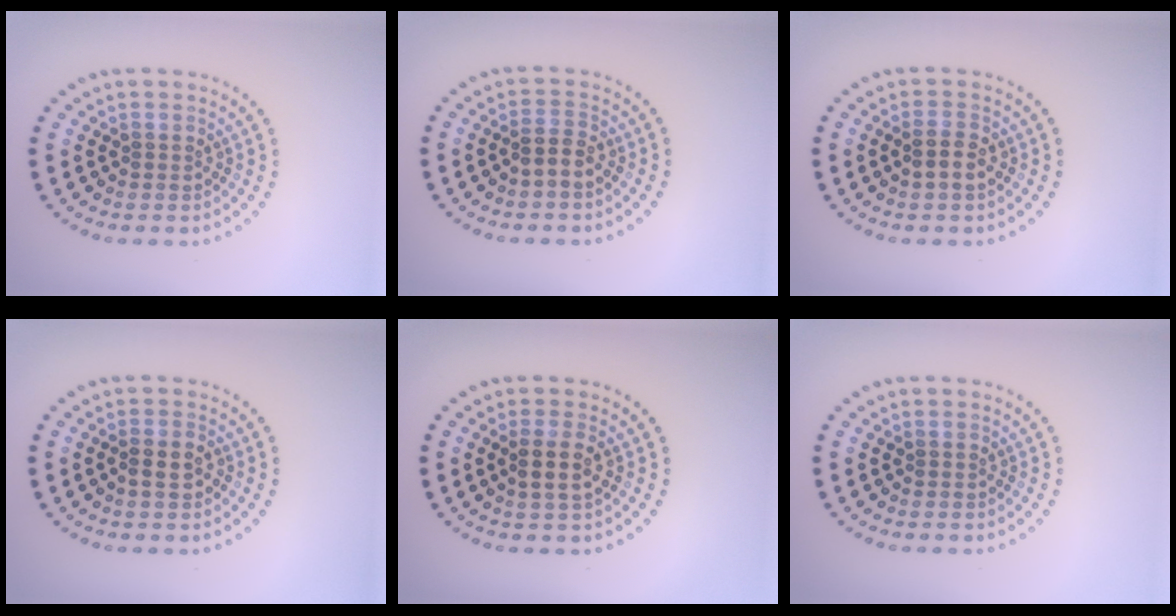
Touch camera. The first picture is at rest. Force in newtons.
{"total": 1.7, "press": 1.6, "slide": 0.8}
{"total": 1.9, "press": 1.8, "slide": 0.4}
{"total": 1.3, "press": 1.2, "slide": 0.4}
{"total": 2.1, "press": 1.9, "slide": 0.9}
{"total": 0.0}